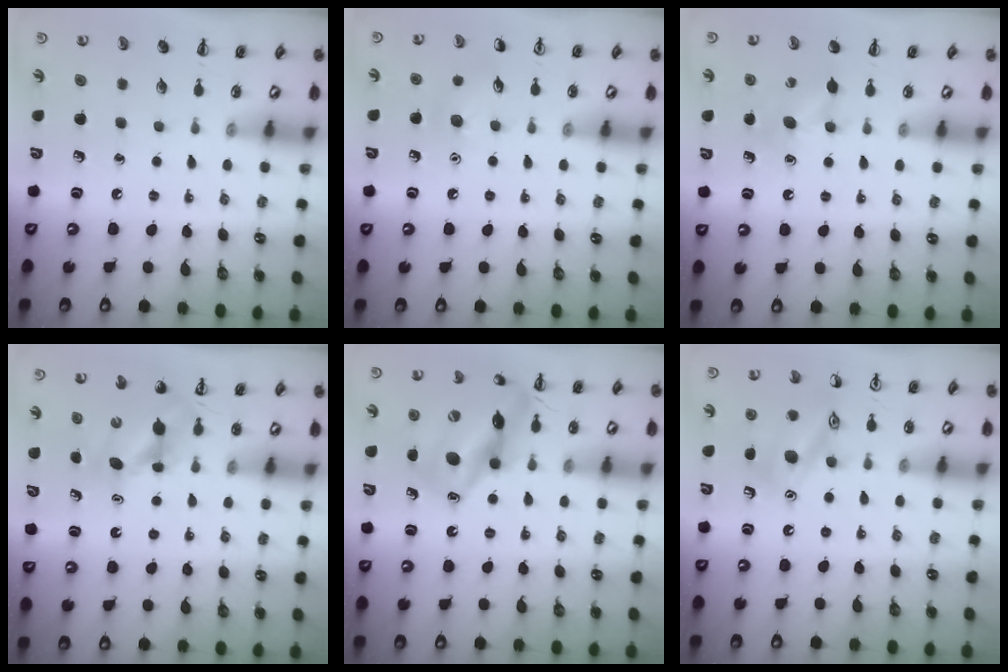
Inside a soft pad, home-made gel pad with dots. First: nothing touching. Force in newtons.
{"total": 5.9, "press": 5.6, "slide": 1.9}
{"total": 6.2, "press": 6.0, "slide": 1.4}
{"total": 4.5, "press": 4.4, "slide": 0.6}
{"total": 16.1, "press": 16.0, "slide": 1.6}
{"total": 14.0, "press": 13.9, "slide": 1.1}